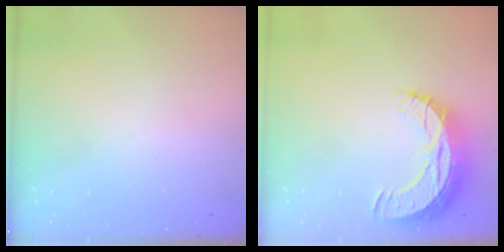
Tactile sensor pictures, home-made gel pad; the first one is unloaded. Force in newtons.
{"total": 10.9, "press": 10.9, "slide": 0.7}